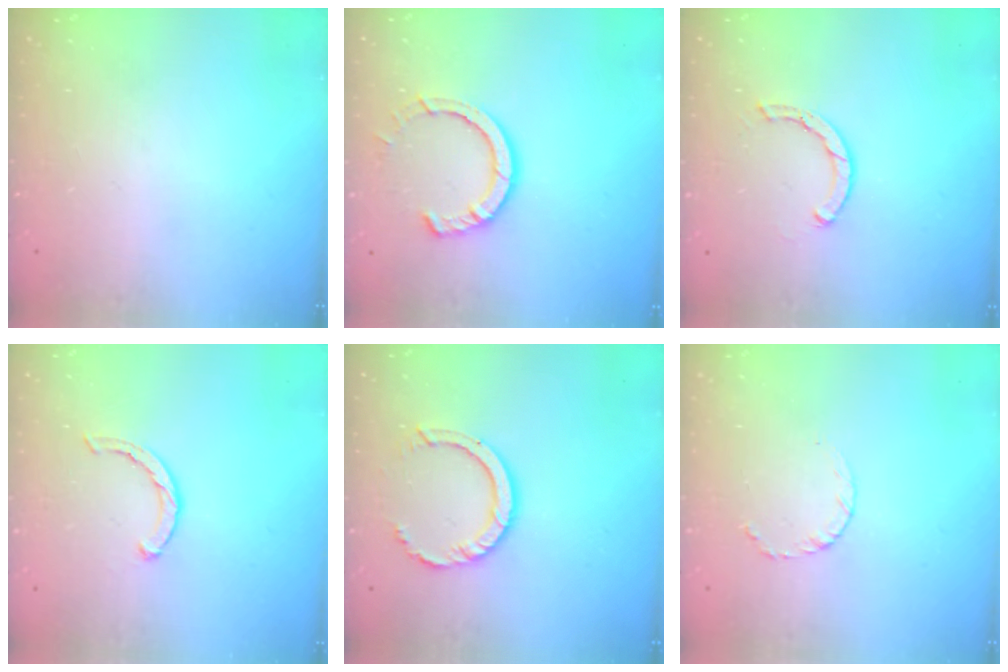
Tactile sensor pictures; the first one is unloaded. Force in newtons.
{"total": 8.5, "press": 8.4, "slide": 1.0}
{"total": 2.5, "press": 2.5, "slide": 0.1}
{"total": 2.1, "press": 2.1, "slide": 0.3}
{"total": 8.3, "press": 8.2, "slide": 0.6}
{"total": 3.5, "press": 3.5, "slide": 0.4}